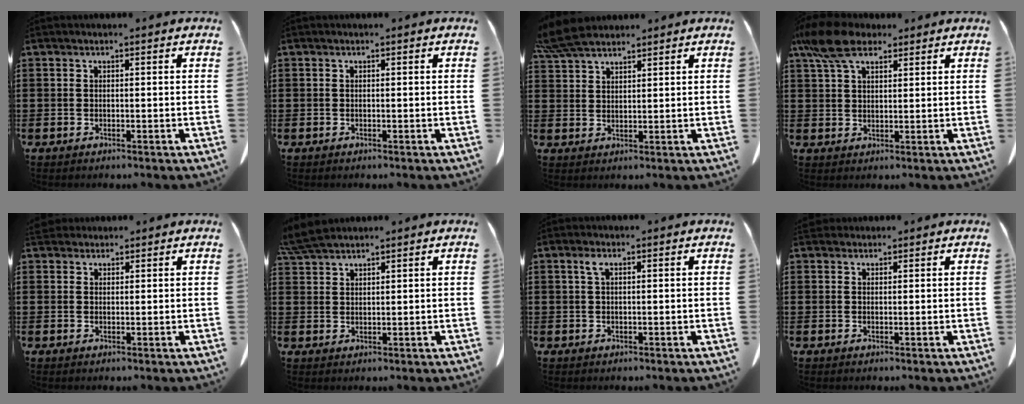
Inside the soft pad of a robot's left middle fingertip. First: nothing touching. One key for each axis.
{"total": 0.0}
{"total": 6.0, "fx": 5.2, "fy": 1.4, "fz": 2.7, "tx": -0.068, "ty": -0.007, "tz": 0.101}
{"total": 7.6, "fx": 5.3, "fy": 3.3, "fz": 4.5, "tx": -0.111, "ty": -0.004, "tz": 0.098}
{"total": 2.3, "fx": 2.1, "fy": 1.0, "fz": 0.5, "tx": -0.017, "ty": 0.004, "tz": 0.042}
{"total": 4.6, "fx": 4.1, "fy": 0.6, "fz": 2.0, "tx": -0.052, "ty": -0.004, "tz": 0.078}
{"total": 1.5, "fx": 0.6, "fy": 0.4, "fz": 1.3, "tx": -0.029, "ty": 0.002, "tz": 0.010}
{"total": 1.6, "fx": 1.4, "fy": 0.6, "fz": 0.1, "tx": -0.007, "ty": 0.002, "tz": 0.029}